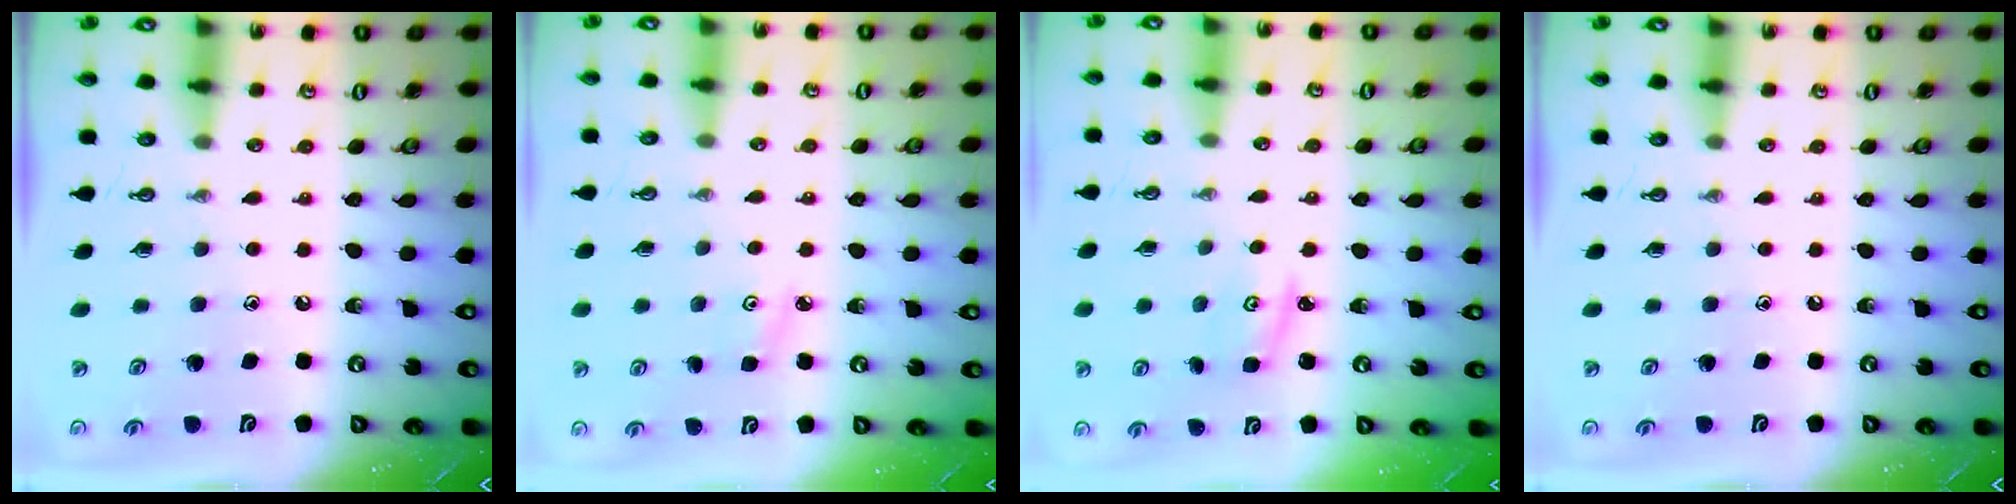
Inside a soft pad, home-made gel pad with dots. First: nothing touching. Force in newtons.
{"total": 2.6, "press": 2.6, "slide": 0.3}
{"total": 2.8, "press": 2.8, "slide": 0.4}
{"total": 0.0}